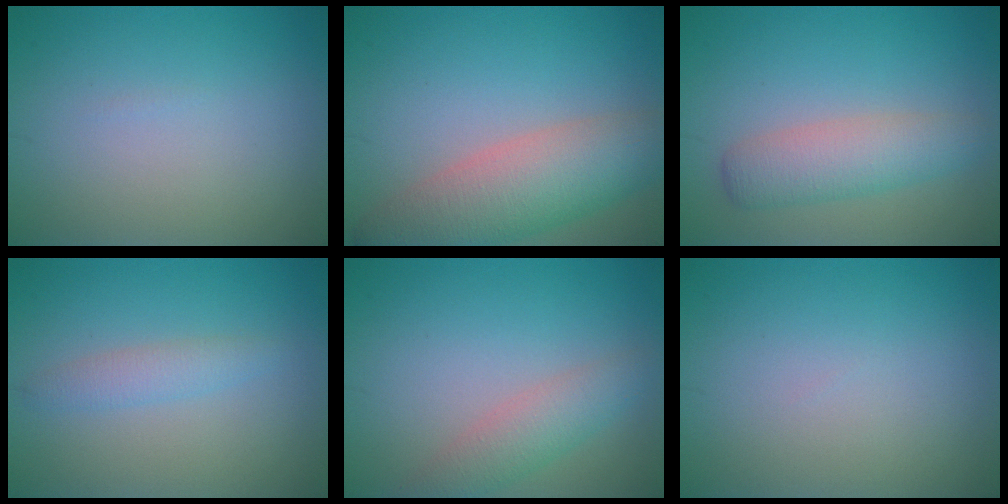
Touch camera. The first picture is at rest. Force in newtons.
{"total": 7.4, "press": 7.4, "slide": 0.6}
{"total": 3.9, "press": 3.9, "slide": 0.2}
{"total": 1.8, "press": 1.8, "slide": 0.1}
{"total": 3.0, "press": 3.0, "slide": 0.1}
{"total": 0.0}